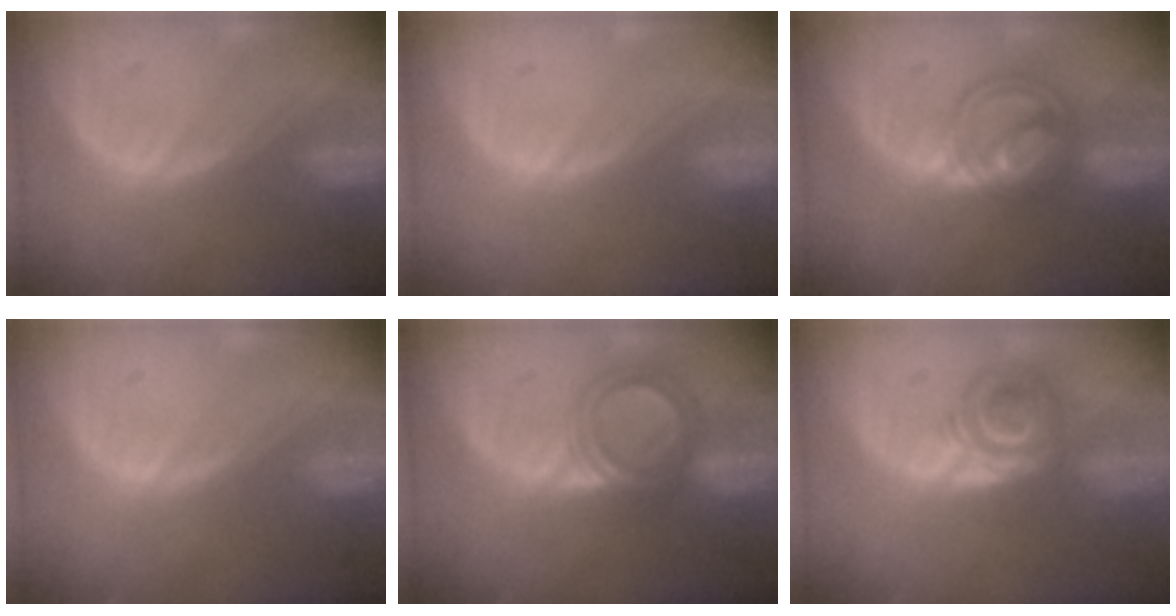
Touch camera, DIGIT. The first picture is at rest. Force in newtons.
{"total": 0.0}
{"total": 5.8, "press": 5.7, "slide": 1.2}
{"total": 0.0}
{"total": 5.1, "press": 5.0, "slide": 0.9}
{"total": 6.3, "press": 5.4, "slide": 3.2}